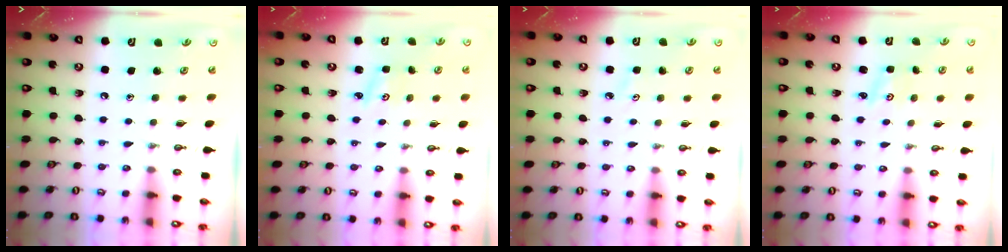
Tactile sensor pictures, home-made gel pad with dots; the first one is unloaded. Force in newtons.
{"total": 3.0, "press": 3.0, "slide": 0.4}
{"total": 2.6, "press": 2.6, "slide": 0.5}
{"total": 1.0, "press": 0.9, "slide": 0.2}